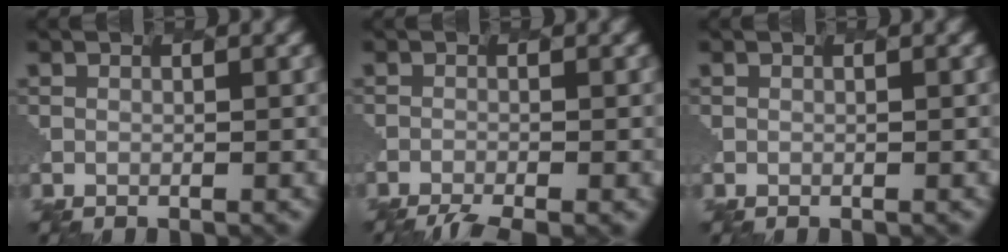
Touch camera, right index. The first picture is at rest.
{"total": 4.4, "force": [-3.9, 0.2, 2.0], "torque": [-0.044, -0.007, -0.054]}
{"total": 0.0}